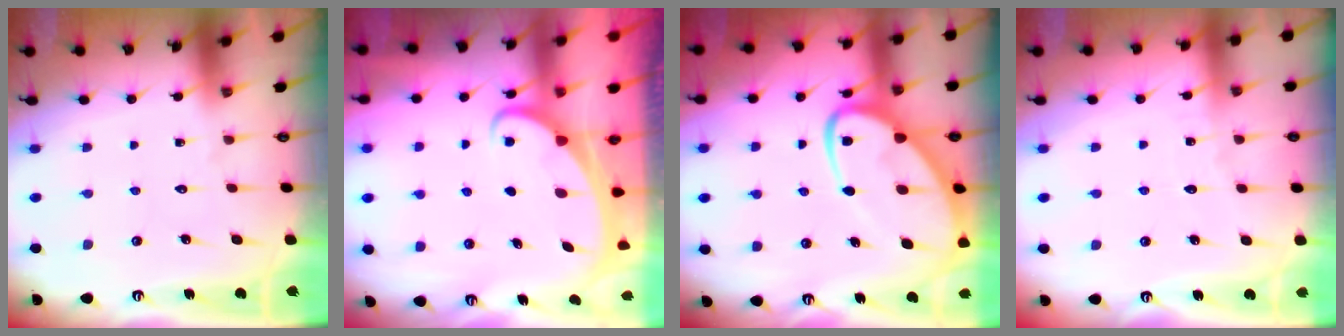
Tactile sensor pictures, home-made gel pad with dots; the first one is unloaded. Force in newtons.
{"total": 2.0, "press": 2.0, "slide": 0.3}
{"total": 14.4, "press": 14.3, "slide": 1.4}
{"total": 1.9, "press": 1.9, "slide": 0.2}